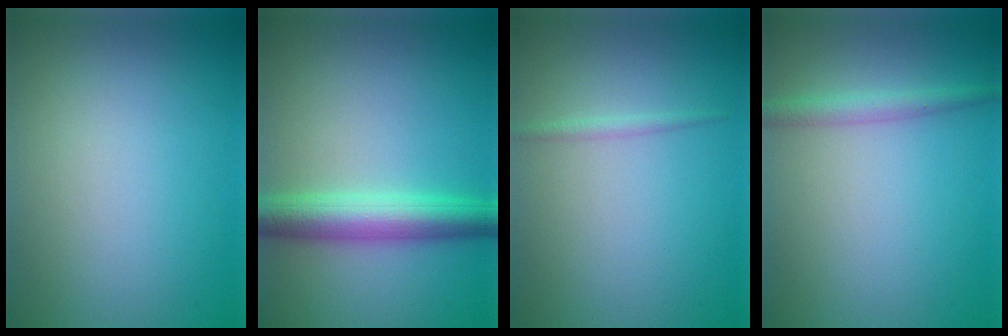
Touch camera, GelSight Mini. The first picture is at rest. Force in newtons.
{"total": 5.2, "press": 5.2, "slide": 0.2}
{"total": 0.8, "press": 0.8, "slide": 0.1}
{"total": 2.0, "press": 2.0, "slide": 0.0}